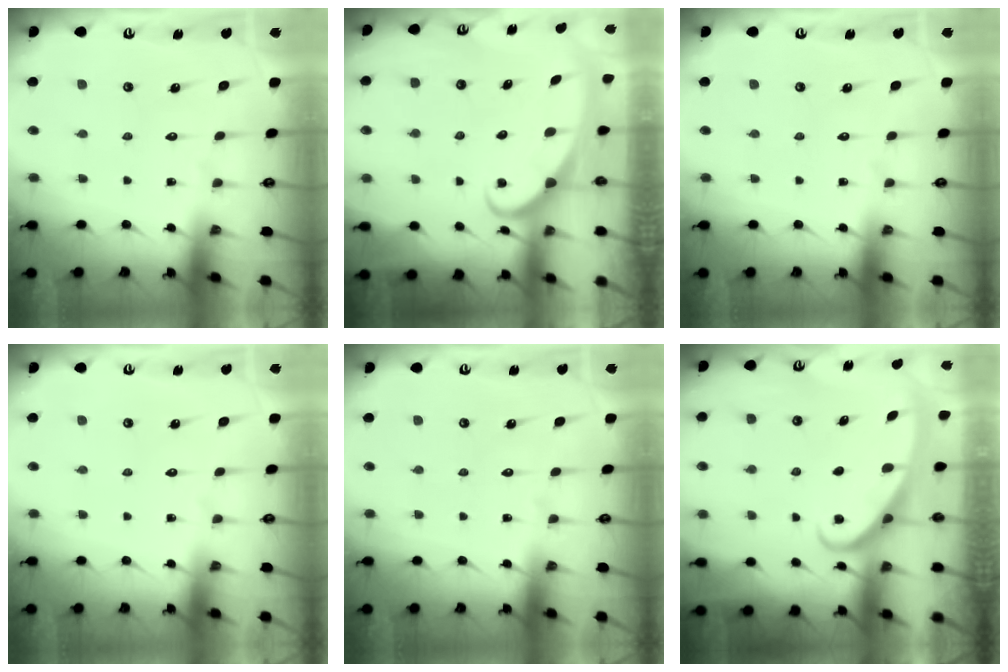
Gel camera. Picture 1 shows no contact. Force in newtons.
{"total": 2.5, "press": 2.5, "slide": 0.4}
{"total": 0.0}
{"total": 0.0}
{"total": 0.0}
{"total": 3.0, "press": 3.0, "slide": 0.4}